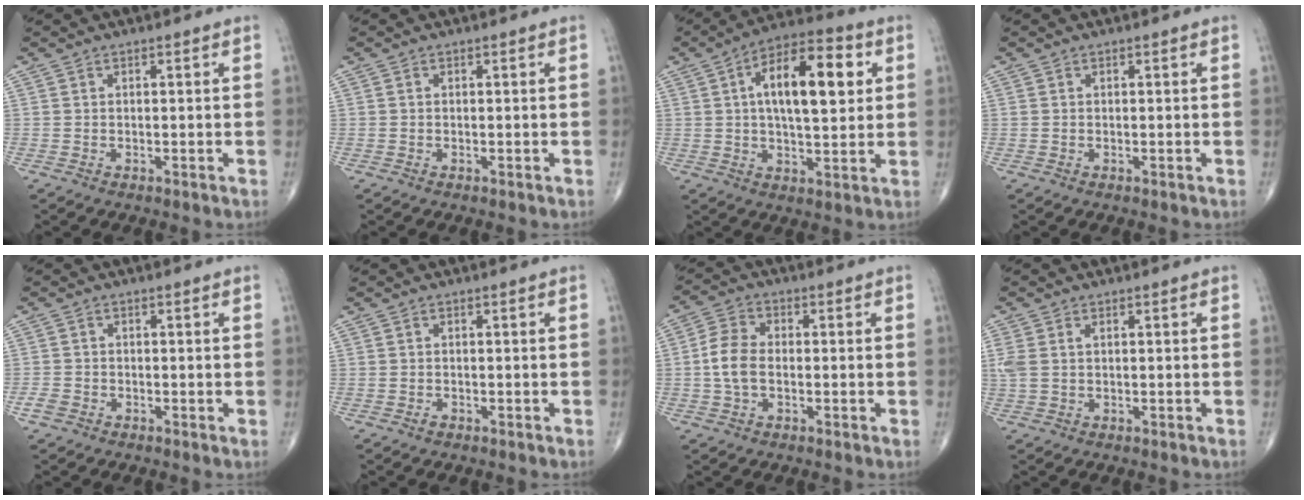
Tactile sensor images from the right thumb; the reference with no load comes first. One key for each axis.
{"total": 0.0}
{"total": 15.8, "fx": 3.6, "fy": 6.9, "fz": 13.8, "tx": -0.203, "ty": 0.013, "tz": 0.050}
{"total": 0.0}
{"total": 2.1, "fx": -1.0, "fy": 1.5, "fz": 1.0, "tx": -0.019, "ty": 0.000, "tz": -0.023}
{"total": 0.6, "fx": -0.4, "fy": 0.4, "fz": 0.2, "tx": -0.002, "ty": 0.000, "tz": -0.008}
{"total": 6.5, "fx": -0.5, "fy": 4.1, "fz": 5.0, "tx": -0.105, "ty": 0.016, "tz": -0.018}
{"total": 3.7, "fx": 0.7, "fy": 2.3, "fz": 2.8, "tx": -0.093, "ty": 0.014, "tz": 0.018}